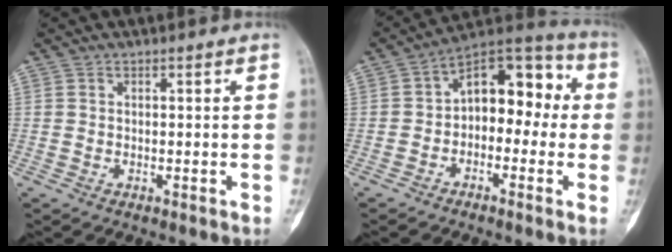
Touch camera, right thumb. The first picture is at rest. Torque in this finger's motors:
{"motor_torque": [1.38, 1.47, 0.80, -0.72, 0.33]}